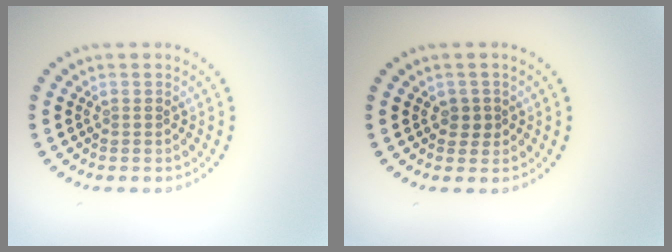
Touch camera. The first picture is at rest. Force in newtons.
{"total": 1.3, "press": 1.1, "slide": 0.7}